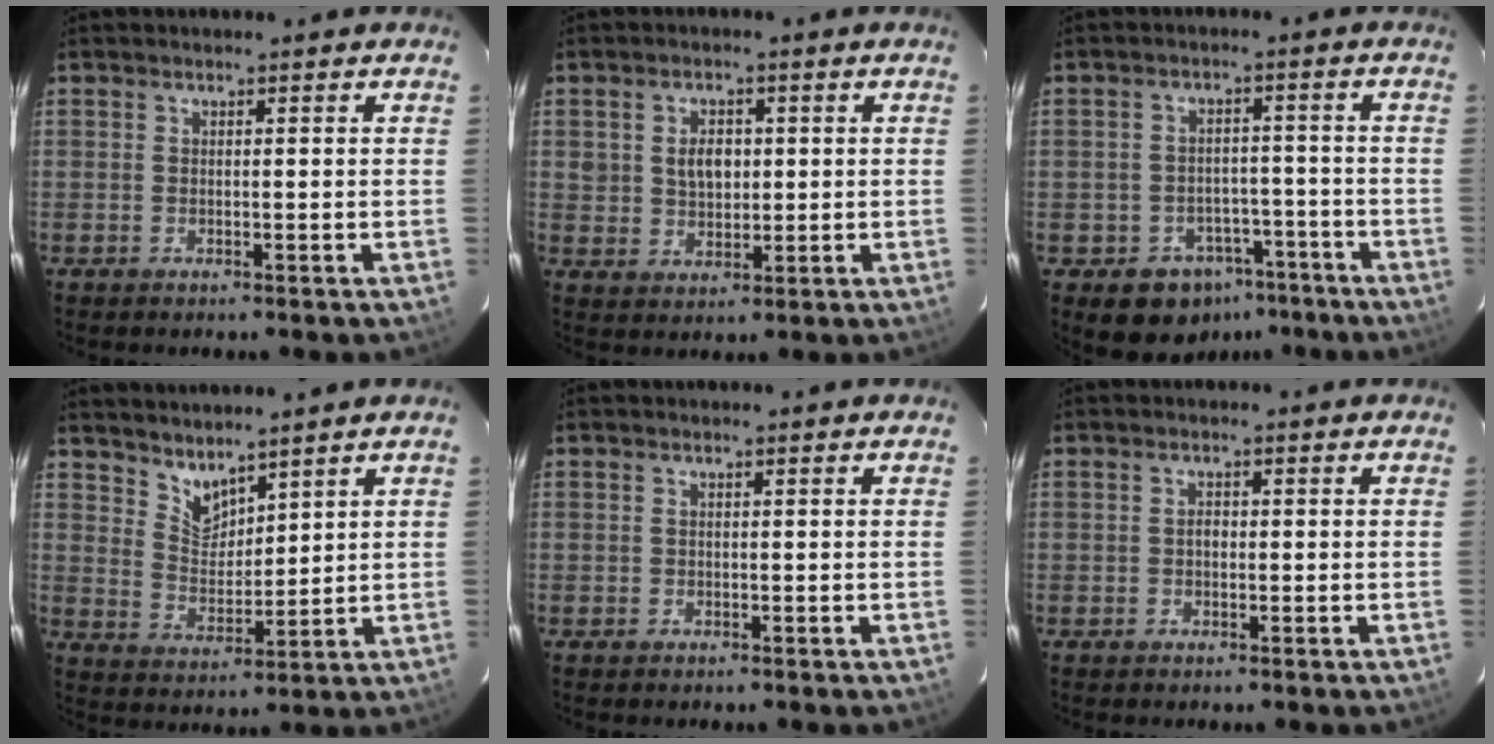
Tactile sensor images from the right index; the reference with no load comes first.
{"total": 5.0, "force": [1.1, 3.8, 3.0], "torque": [-0.052, 0.008, 0.026]}
{"total": 8.7, "force": [-5.2, 6.6, 2.3], "torque": [-0.047, 0.031, -0.049]}
{"total": 6.0, "force": [5.2, 2.3, 1.9], "torque": [-0.026, -0.001, 0.104]}
{"total": 0.0}
{"total": 1.1, "force": [-0.1, 0.8, 0.7], "torque": [-0.012, 0.006, -0.003]}